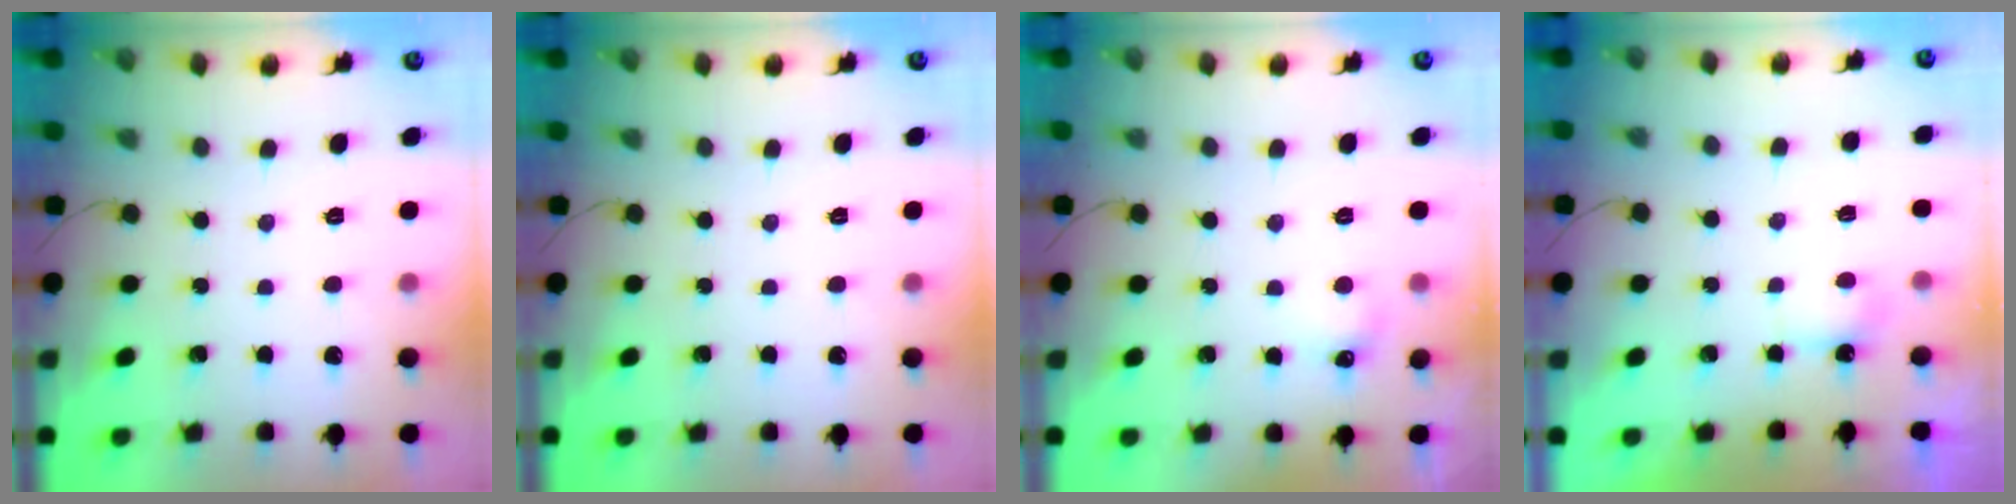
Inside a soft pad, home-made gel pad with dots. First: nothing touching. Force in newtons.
{"total": 0.0}
{"total": 5.1, "press": 5.0, "slide": 1.3}
{"total": 3.5, "press": 3.3, "slide": 1.2}